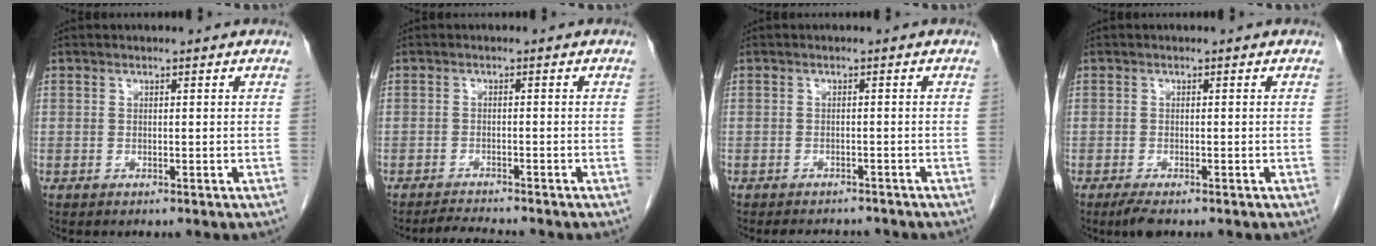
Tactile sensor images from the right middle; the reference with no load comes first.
{"total": 3.1, "force": [-3.0, -0.4, 0.7], "torque": [-0.016, -0.016, -0.048]}
{"total": 4.6, "force": [-4.3, 1.5, 1.1], "torque": [-0.010, -0.002, -0.054]}
{"total": 2.4, "force": [-1.7, 0.6, 1.6], "torque": [-0.035, -0.007, -0.029]}